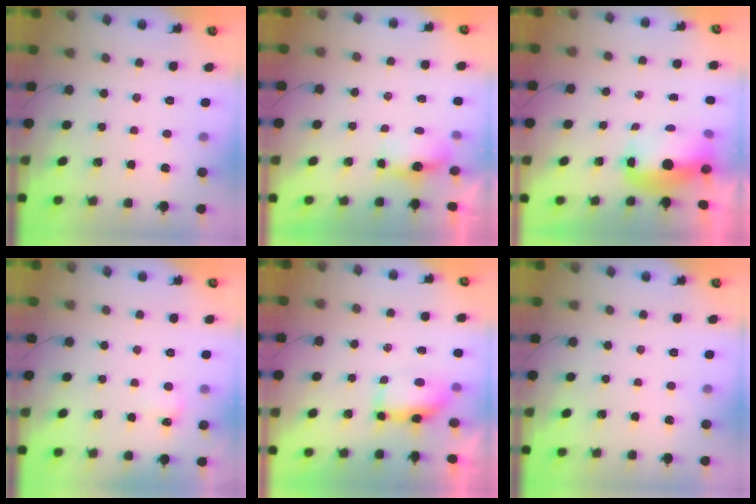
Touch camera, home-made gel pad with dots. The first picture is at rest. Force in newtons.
{"total": 5.2, "press": 5.0, "slide": 1.3}
{"total": 7.9, "press": 7.7, "slide": 1.8}
{"total": 4.9, "press": 4.8, "slide": 1.3}
{"total": 6.7, "press": 6.7, "slide": 0.4}
{"total": 0.0}